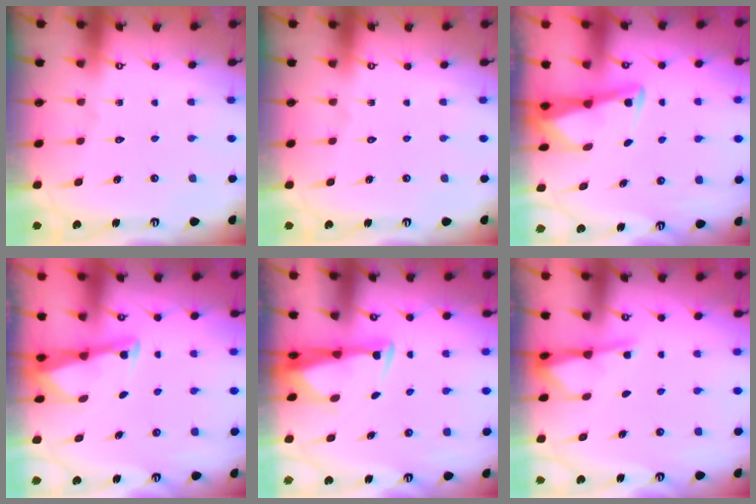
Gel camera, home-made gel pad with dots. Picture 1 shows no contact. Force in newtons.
{"total": 0.0}
{"total": 2.9, "press": 2.9, "slide": 0.4}
{"total": 2.9, "press": 2.9, "slide": 0.2}
{"total": 2.8, "press": 2.6, "slide": 0.9}
{"total": 1.9, "press": 1.9, "slide": 0.3}